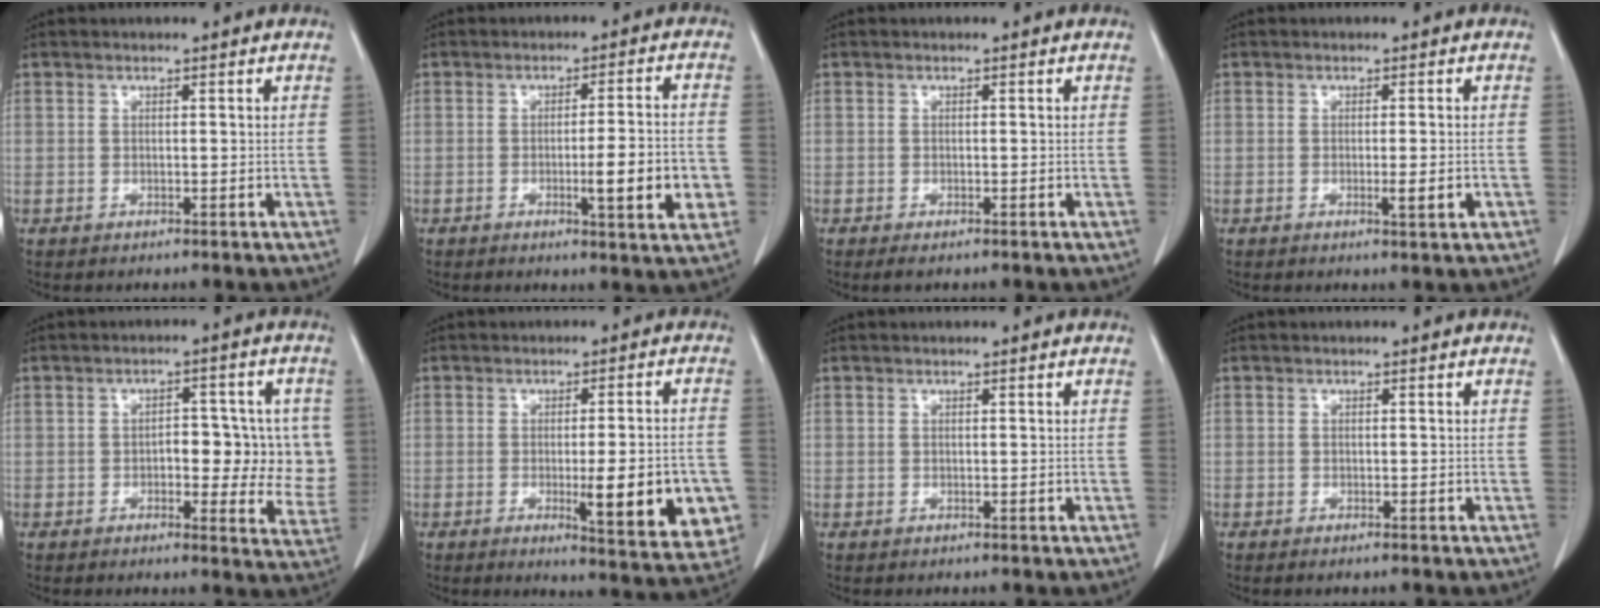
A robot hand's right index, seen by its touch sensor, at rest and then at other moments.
{"total": 8.6, "force": [-2.3, 0.6, 8.3], "torque": [-0.110, -0.005, -0.031]}
{"total": 1.2, "force": [-0.8, 0.4, 0.8], "torque": [-0.014, -0.003, -0.010]}
{"total": 2.7, "force": [-0.8, 0.2, 2.6], "torque": [-0.038, -0.005, -0.011]}
{"total": 9.6, "force": [0.1, 4.5, 8.5], "torque": [-0.085, 0.016, 0.004]}
{"total": 12.9, "force": [-3.5, 2.5, 12.1], "torque": [-0.125, -0.006, -0.035]}
{"total": 0.0}
{"total": 0.9, "force": [-0.7, 0.1, 0.5], "torque": [-0.012, -0.002, -0.009]}